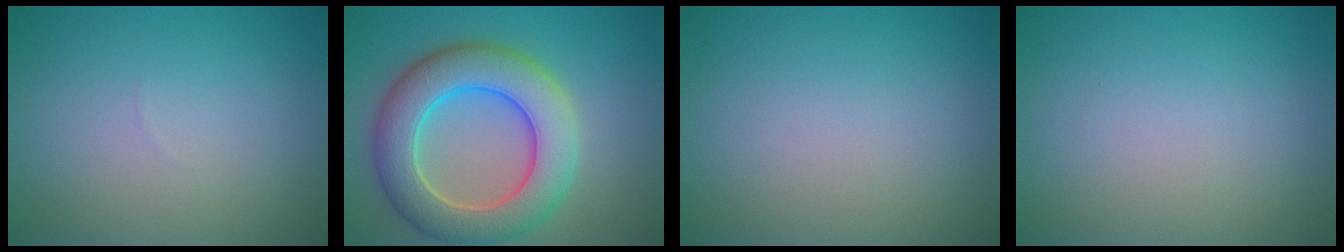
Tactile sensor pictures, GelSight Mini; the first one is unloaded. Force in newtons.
{"total": 9.1, "press": 9.1, "slide": 0.6}
{"total": 0.0}
{"total": 0.0}